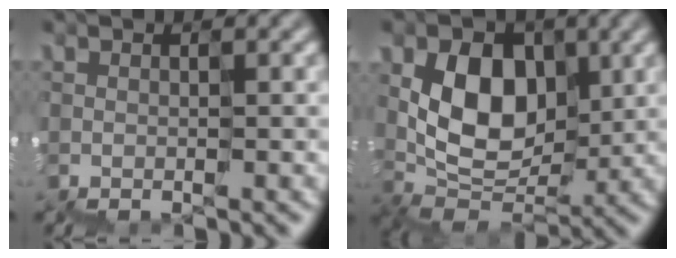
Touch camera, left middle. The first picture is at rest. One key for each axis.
{"total": 6.4, "fx": 1.4, "fy": 5.1, "fz": 3.7, "tx": -0.067, "ty": -0.003, "tz": 0.021}